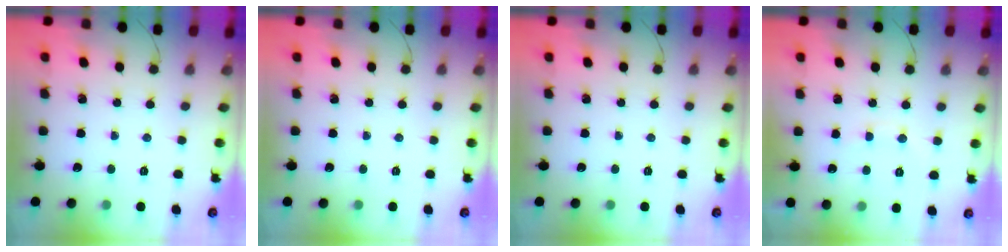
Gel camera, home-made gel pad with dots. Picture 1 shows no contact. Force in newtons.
{"total": 0.0}
{"total": 0.0}
{"total": 6.8, "press": 6.7, "slide": 1.2}